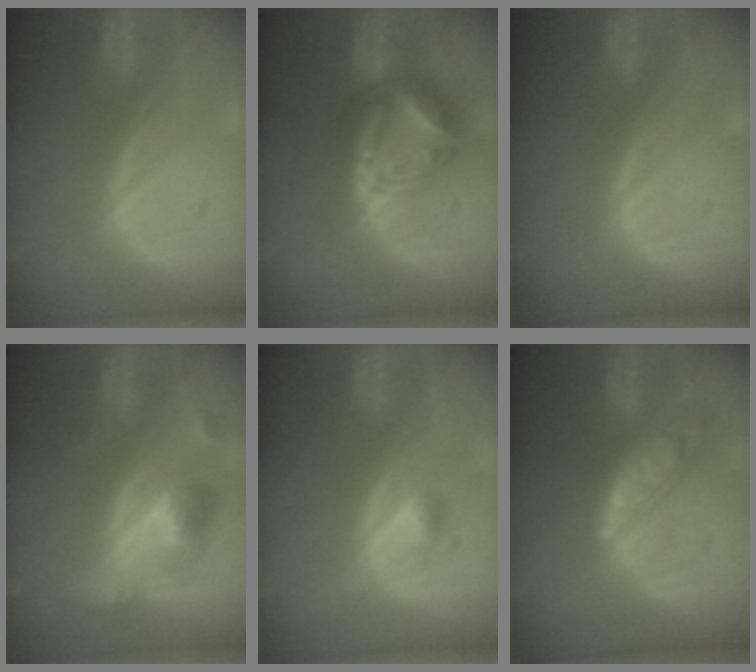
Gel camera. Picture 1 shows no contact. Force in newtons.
{"total": 8.7, "press": 8.7, "slide": 0.8}
{"total": 0.0}
{"total": 6.5, "press": 6.0, "slide": 2.5}
{"total": 2.2, "press": 2.2, "slide": 0.2}
{"total": 6.4, "press": 6.4, "slide": 0.5}